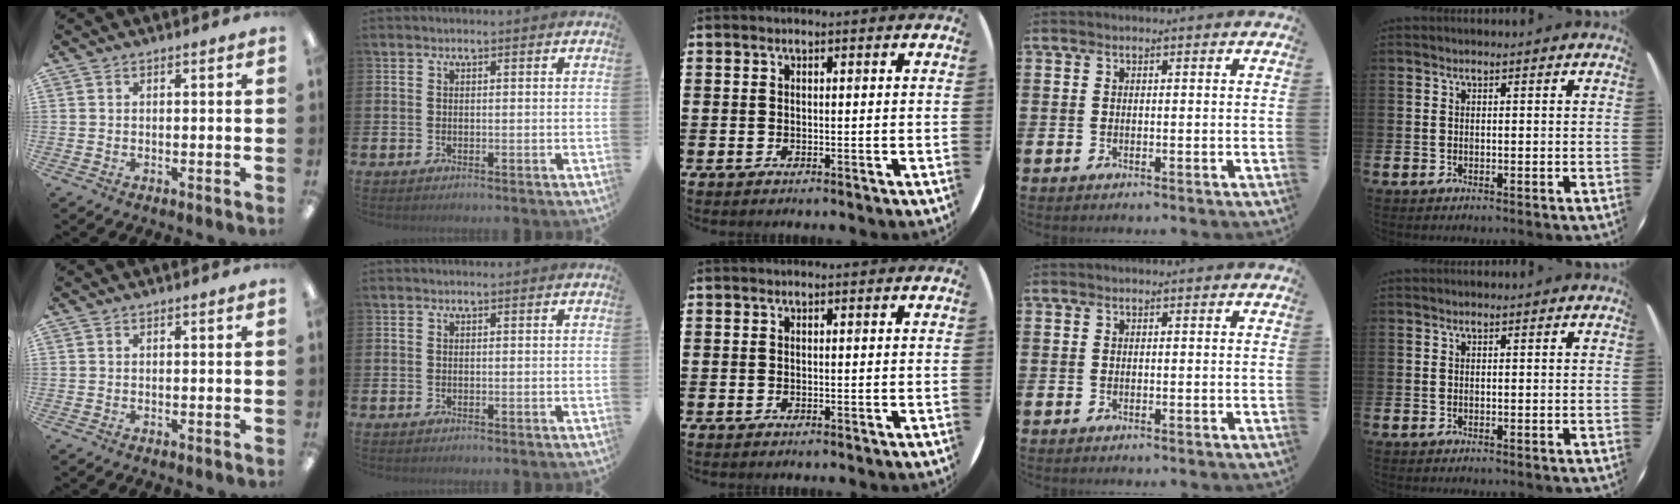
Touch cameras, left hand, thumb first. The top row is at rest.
{}